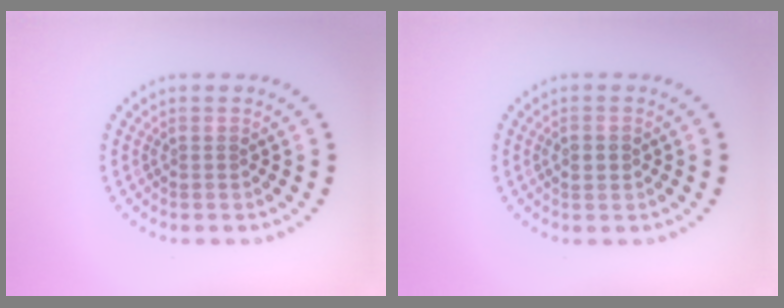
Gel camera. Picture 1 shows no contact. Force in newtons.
{"total": 1.8, "press": 1.8, "slide": 0.1}